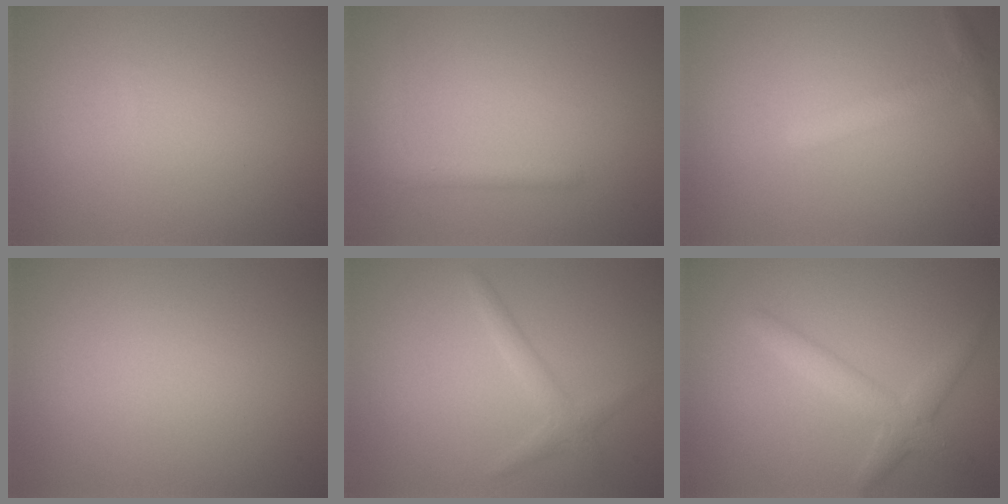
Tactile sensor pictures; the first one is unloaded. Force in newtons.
{"total": 1.4, "press": 1.4, "slide": 0.1}
{"total": 2.1, "press": 2.1, "slide": 0.1}
{"total": 0.0}
{"total": 1.8, "press": 1.8, "slide": 0.0}
{"total": 2.9, "press": 2.9, "slide": 0.1}